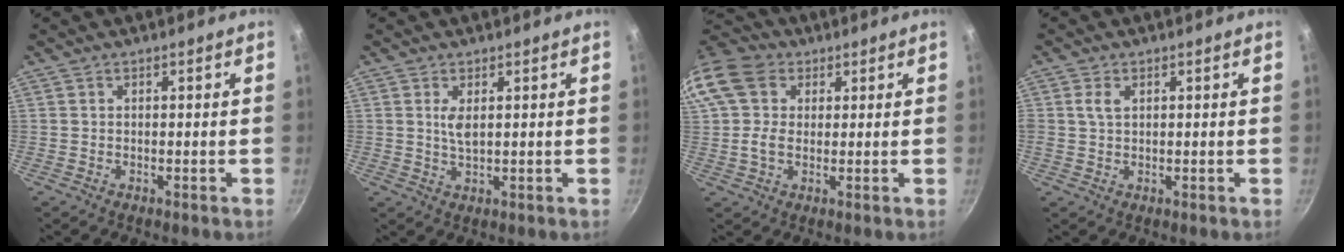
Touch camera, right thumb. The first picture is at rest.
{"total": 2.9, "force": [0.8, 1.2, 2.6], "torque": [-0.048, -0.008, 0.017]}
{"total": 15.0, "force": [4.1, 11.5, 8.6], "torque": [-0.181, 0.023, 0.062]}
{"total": 2.5, "force": [0.9, 1.5, 1.8], "torque": [-0.032, -0.001, 0.016]}